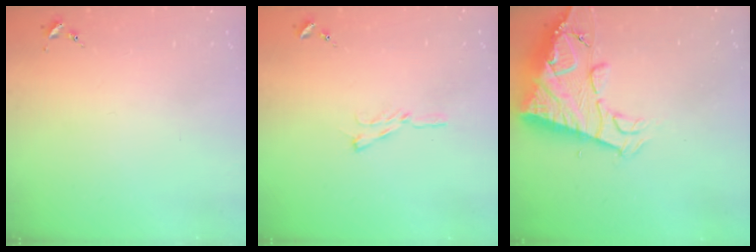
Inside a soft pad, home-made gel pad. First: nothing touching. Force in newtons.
{"total": 5.8, "press": 5.8, "slide": 0.6}
{"total": 15.0, "press": 14.9, "slide": 1.4}